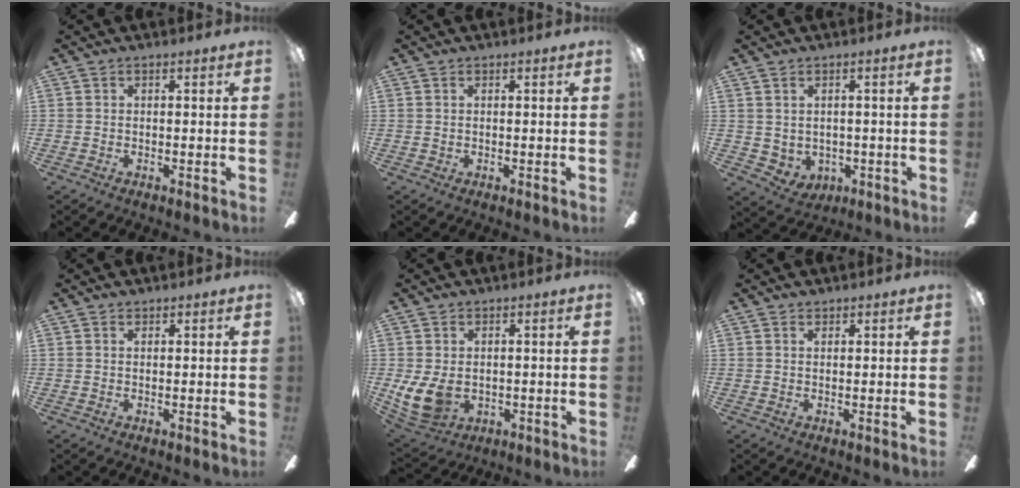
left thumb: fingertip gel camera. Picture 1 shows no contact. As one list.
[{"total": 0.0}, {"total": 3.0, "force": [1.5, 2.5, 0.7], "torque": [-0.031, -0.011, 0.028]}, {"total": 0.6, "force": [0.5, 0.3, 0.2], "torque": [-0.005, 0.001, 0.010]}, {"total": 8.2, "force": [-0.1, 6.0, 5.6], "torque": [-0.134, -0.012, 0.001]}, {"total": 0.9, "force": [0.8, 0.5, 0.2], "torque": [-0.005, 0.001, 0.015]}]